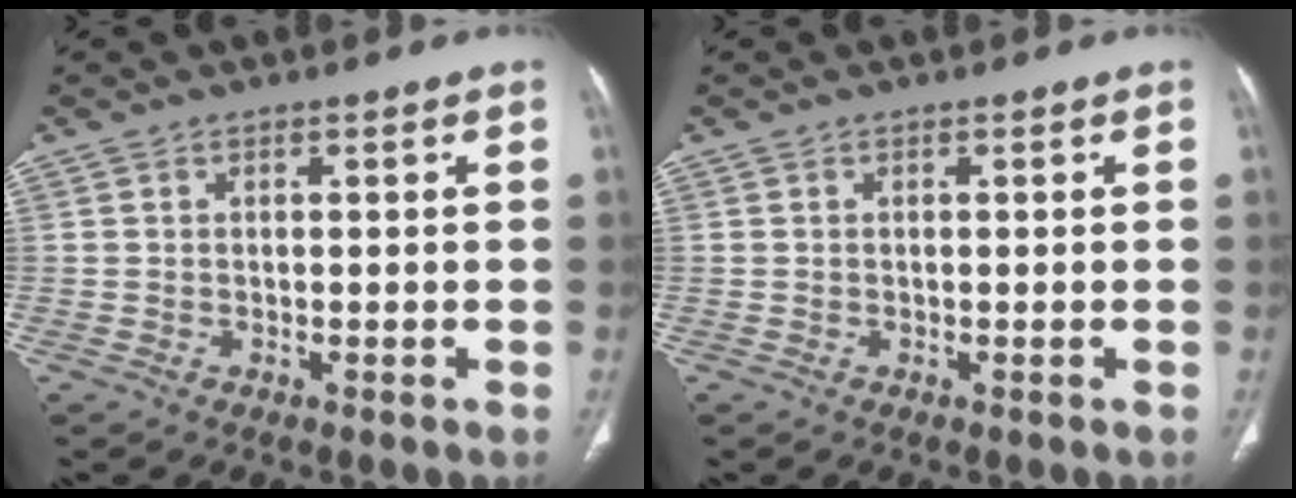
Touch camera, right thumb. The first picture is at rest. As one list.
[{"total": 0.0}]